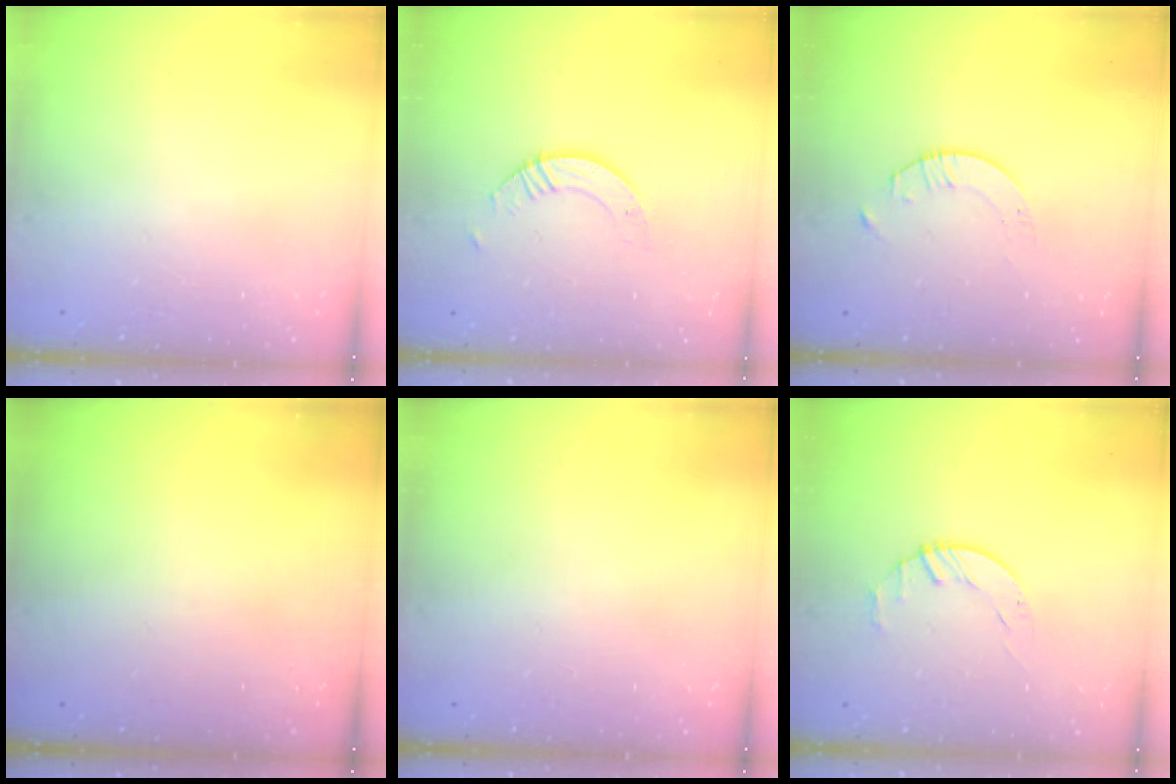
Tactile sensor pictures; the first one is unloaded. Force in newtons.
{"total": 3.8, "press": 3.7, "slide": 0.4}
{"total": 1.7, "press": 1.7, "slide": 0.2}
{"total": 0.0}
{"total": 0.0}
{"total": 1.8, "press": 1.7, "slide": 0.3}